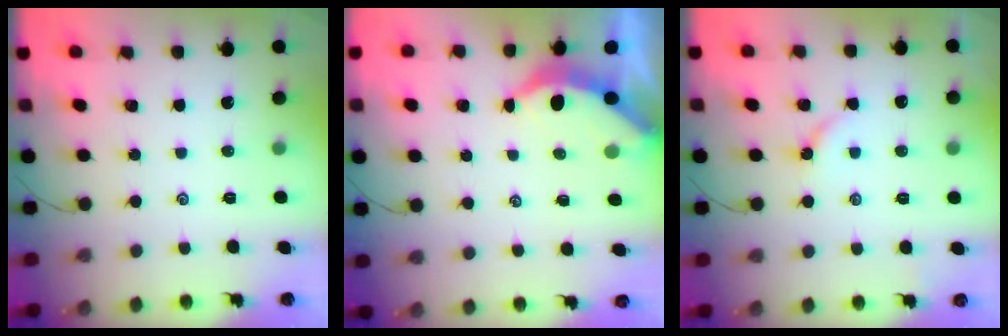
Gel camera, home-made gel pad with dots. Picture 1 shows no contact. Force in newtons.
{"total": 3.7, "press": 3.7, "slide": 0.5}
{"total": 4.1, "press": 4.1, "slide": 0.7}